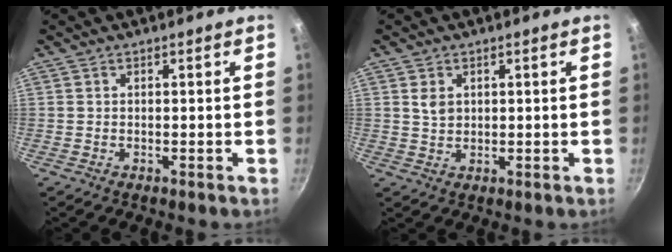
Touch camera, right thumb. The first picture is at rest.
{"total": 2.9, "force": [0.9, 2.1, 1.7], "torque": [-0.024, -0.004, 0.019]}